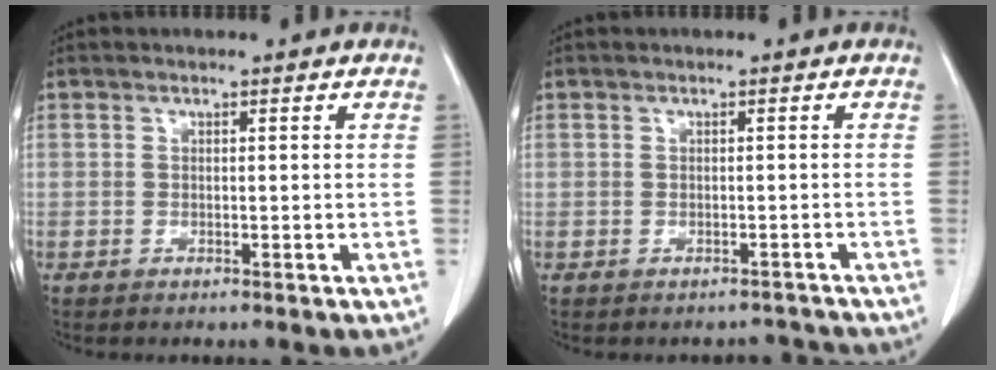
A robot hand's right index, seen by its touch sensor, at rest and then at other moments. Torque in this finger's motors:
{"motor_torque": [-0.41, 0.22, -0.44, -0.14]}